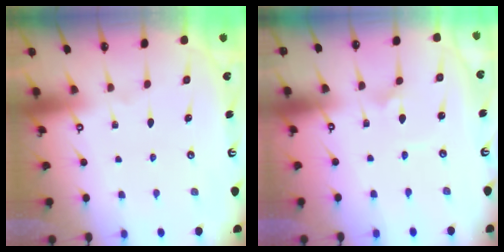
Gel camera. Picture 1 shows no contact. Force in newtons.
{"total": 2.4, "press": 2.4, "slide": 0.2}